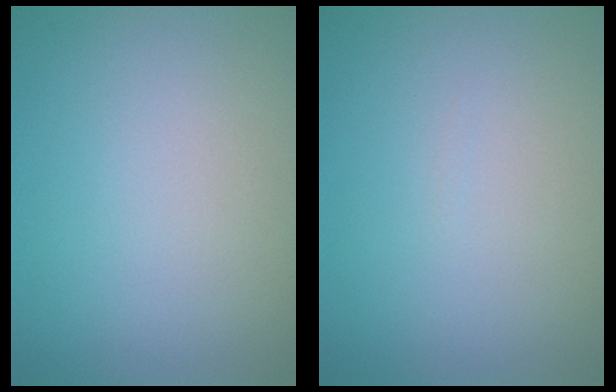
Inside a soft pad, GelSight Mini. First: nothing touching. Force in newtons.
{"total": 0.0}